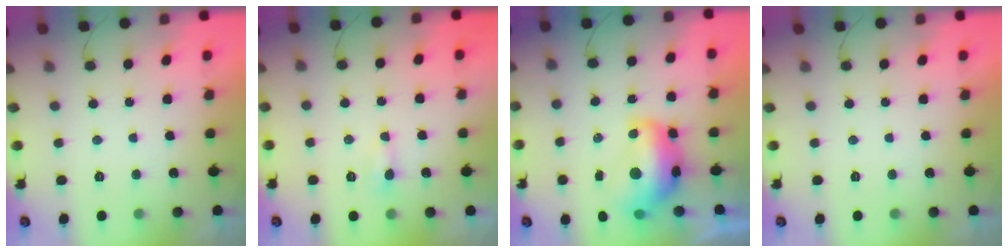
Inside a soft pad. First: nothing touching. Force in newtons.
{"total": 3.5, "press": 3.5, "slide": 0.5}
{"total": 12.2, "press": 12.1, "slide": 1.6}
{"total": 0.0}